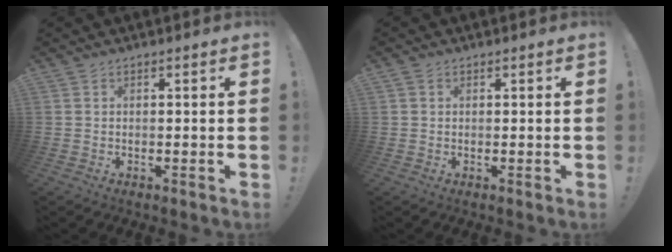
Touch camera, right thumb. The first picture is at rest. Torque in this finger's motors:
{"motor_torque": [-0.03, 0.02, -0.26, 0.17, 0.09]}